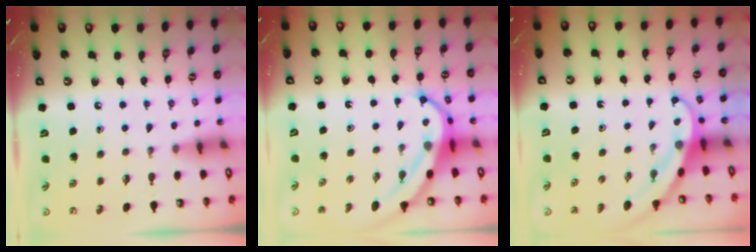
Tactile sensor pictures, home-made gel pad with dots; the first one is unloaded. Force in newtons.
{"total": 7.6, "press": 7.6, "slide": 0.8}
{"total": 3.8, "press": 3.8, "slide": 0.2}